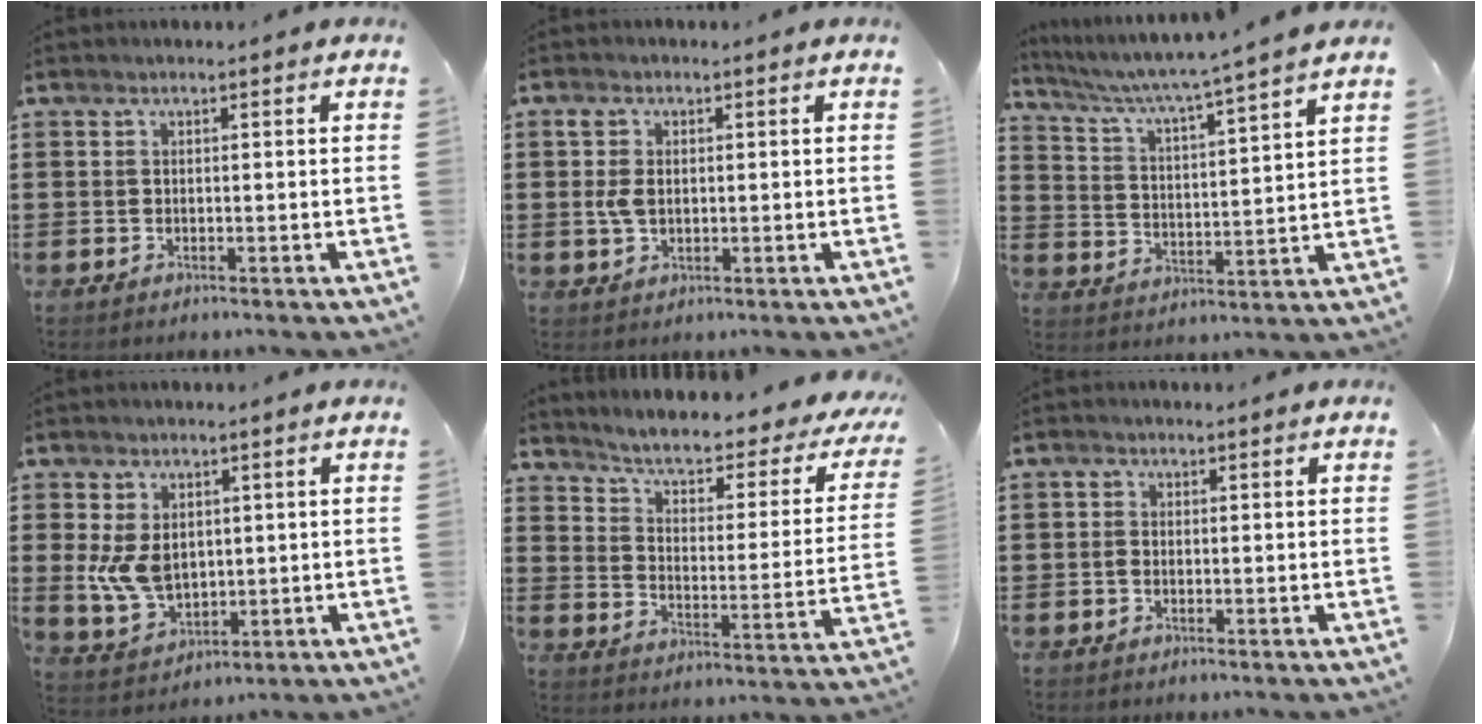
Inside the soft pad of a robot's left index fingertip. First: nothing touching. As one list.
[{"total": 3.5, "force": [0.2, 2.4, 2.5], "torque": [-0.076, 0.000, -0.004]}, {"total": 4.3, "force": [3.6, -1.1, 2.0], "torque": [-0.058, -0.039, 0.050]}, {"total": 7.3, "force": [0.5, 5.4, 4.8], "torque": [-0.125, 0.004, 0.009]}, {"total": 4.2, "force": [3.0, 0.7, 2.9], "torque": [-0.071, -0.029, 0.039]}, {"total": 1.2, "force": [-0.4, 1.0, 0.4], "torque": [-0.010, 0.006, -0.009]}]